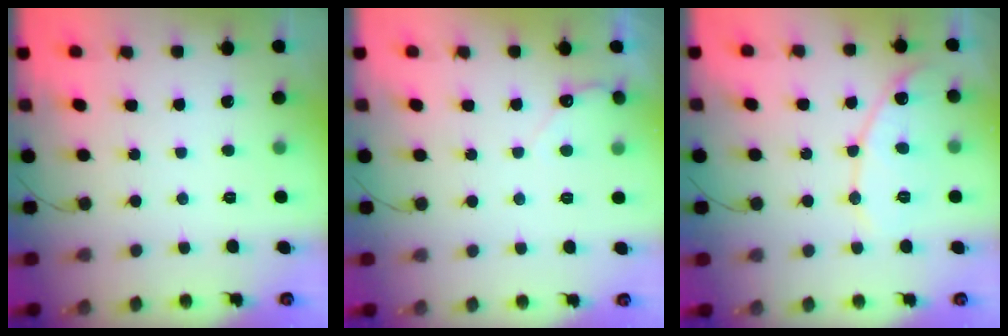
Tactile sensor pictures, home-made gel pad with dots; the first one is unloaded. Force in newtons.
{"total": 3.7, "press": 3.7, "slide": 0.3}
{"total": 10.4, "press": 10.3, "slide": 0.8}